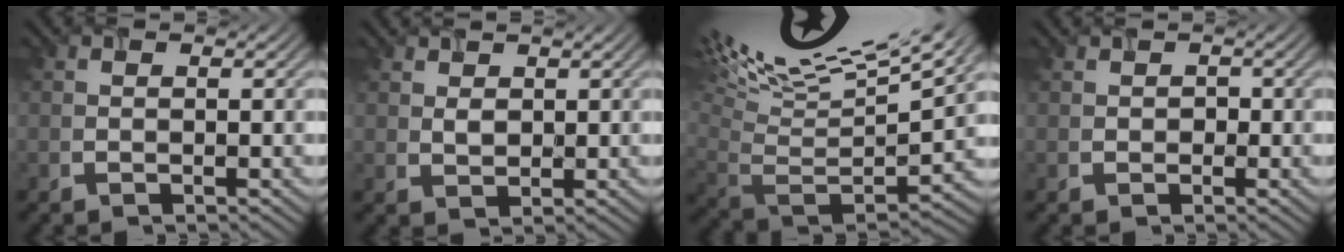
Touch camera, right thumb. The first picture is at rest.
{"total": 2.2, "force": [1.4, 1.4, 0.9], "torque": [-0.026, 0.005, 0.030]}
{"total": 15.3, "force": [8.5, 5.0, 11.7], "torque": [-0.265, 0.035, 0.136]}
{"total": 1.0, "force": [0.2, 0.9, 0.2], "torque": [-0.005, 0.005, 0.006]}